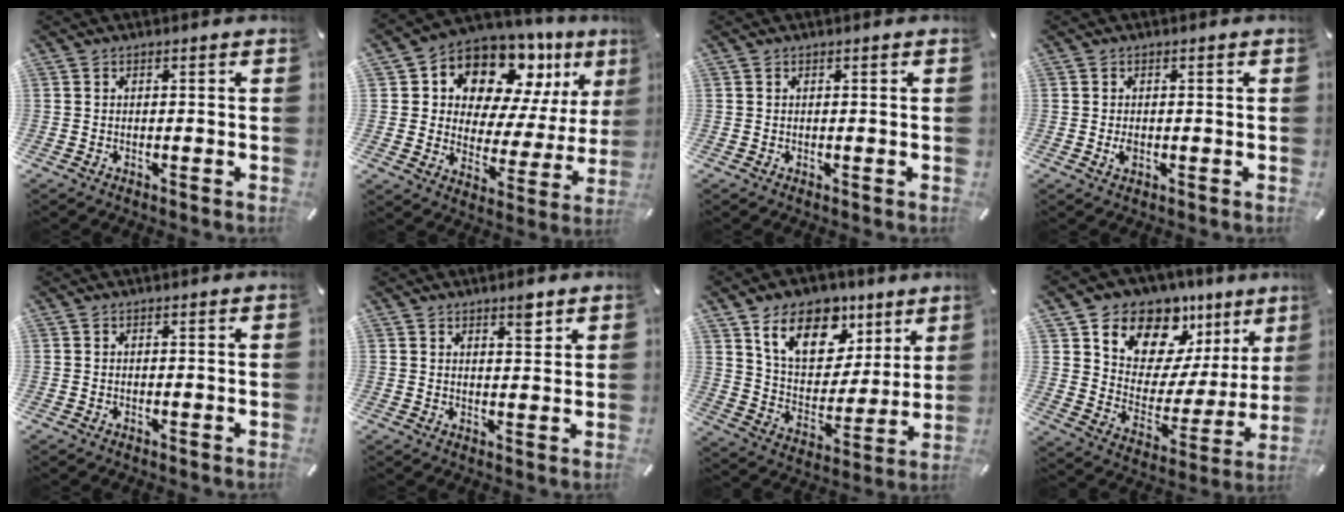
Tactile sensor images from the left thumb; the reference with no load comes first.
{"total": 12.5, "force": [9.5, 7.2, 3.8], "torque": [-0.071, -0.093, 0.173]}
{"total": 0.0}
{"total": 1.5, "force": [-0.2, 0.9, 1.3], "torque": [-0.017, -0.003, -0.005]}
{"total": 0.0}
{"total": 3.7, "force": [2.8, 1.3, 2.0], "torque": [-0.013, -0.017, 0.044]}
{"total": 16.6, "force": [10.3, 10.5, 7.6], "torque": [-0.136, -0.052, 0.190]}
{"total": 12.9, "force": [10.8, 6.8, 1.9], "torque": [-0.035, -0.117, 0.192]}